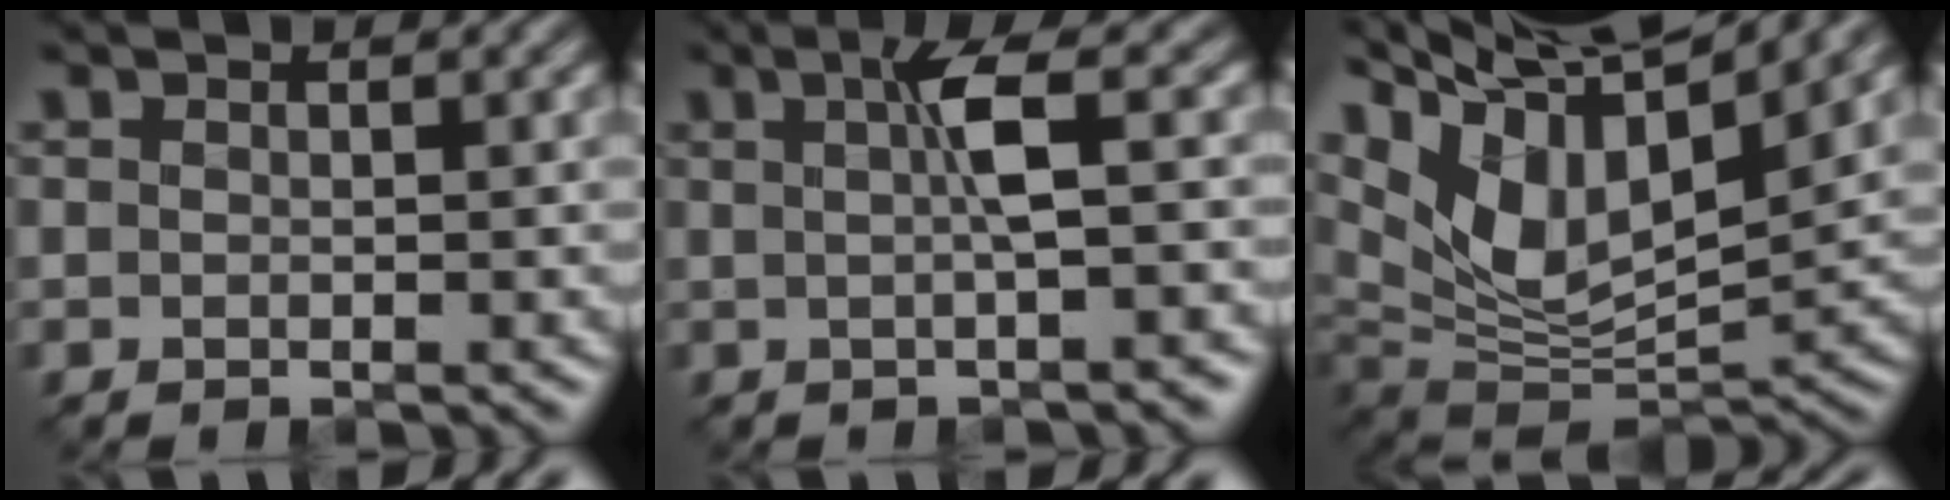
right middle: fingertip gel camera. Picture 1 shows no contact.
{"total": 3.7, "force": [0.3, 0.5, 3.7], "torque": [-0.061, 0.007, 0.003]}
{"total": 13.3, "force": [6.6, 6.0, 9.9], "torque": [-0.198, 0.027, 0.120]}